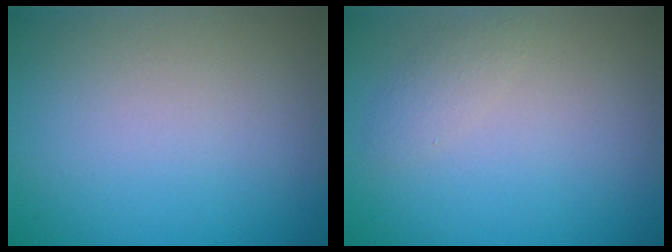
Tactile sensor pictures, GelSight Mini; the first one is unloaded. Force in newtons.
{"total": 1.1, "press": 1.1, "slide": 0.1}